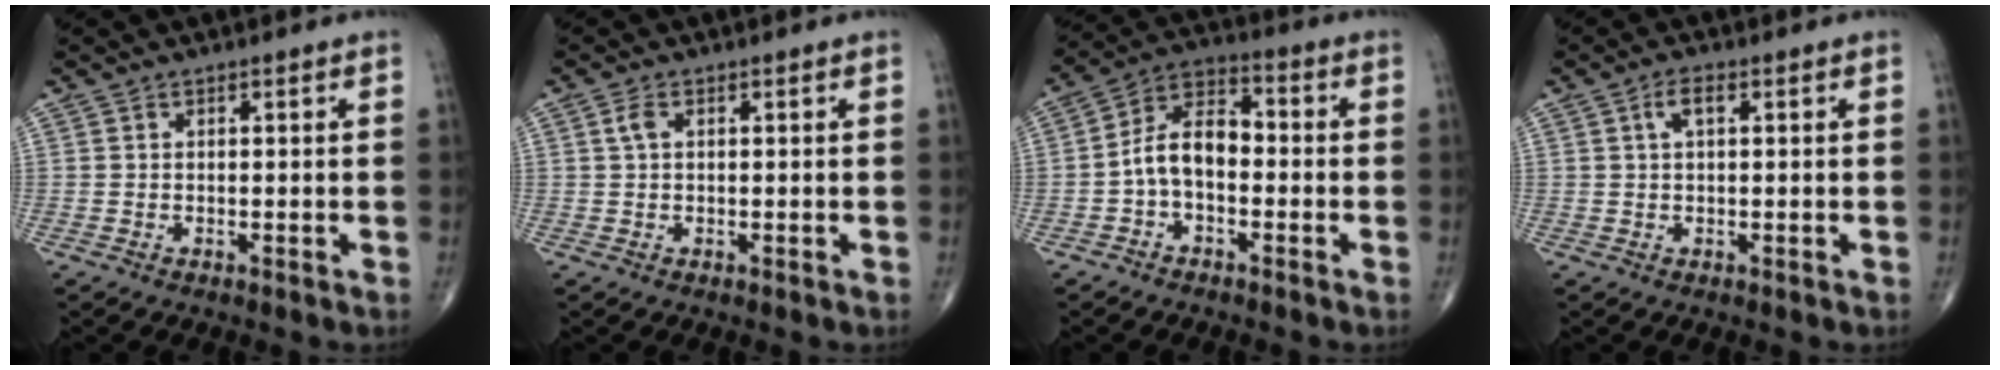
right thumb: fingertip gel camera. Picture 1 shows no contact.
{"total": 1.8, "force": [0.5, 1.0, 1.4], "torque": [-0.034, 0.008, 0.011]}
{"total": 9.0, "force": [-1.6, 5.4, 7.0], "torque": [-0.116, 0.039, -0.043]}
{"total": 2.9, "force": [0.9, 1.2, 2.5], "torque": [-0.050, 0.010, 0.017]}